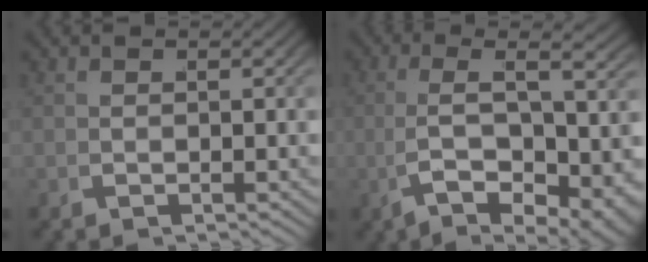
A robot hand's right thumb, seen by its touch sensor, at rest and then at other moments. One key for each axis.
{"total": 8.6, "fx": -1.0, "fy": 3.4, "fz": 7.8, "tx": -0.153, "ty": -0.019, "tz": 0.000}